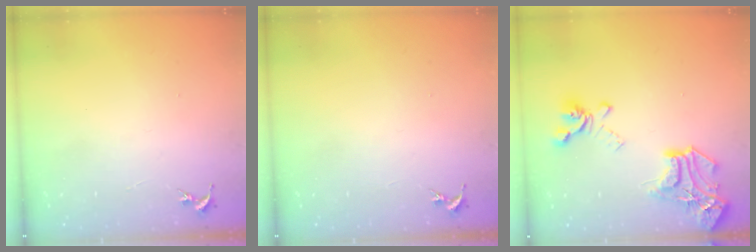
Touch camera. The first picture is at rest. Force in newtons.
{"total": 0.0}
{"total": 19.7, "press": 19.7, "slide": 1.4}